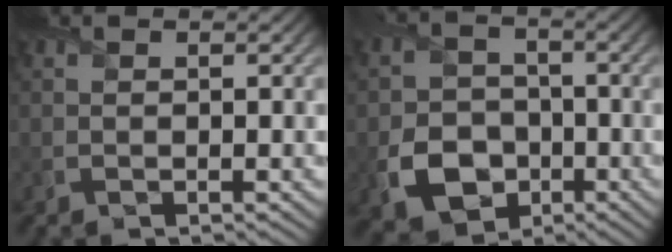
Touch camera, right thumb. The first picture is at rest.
{"total": 7.7, "force": [-2.9, 6.1, 3.8], "torque": [-0.082, -0.018, -0.058]}